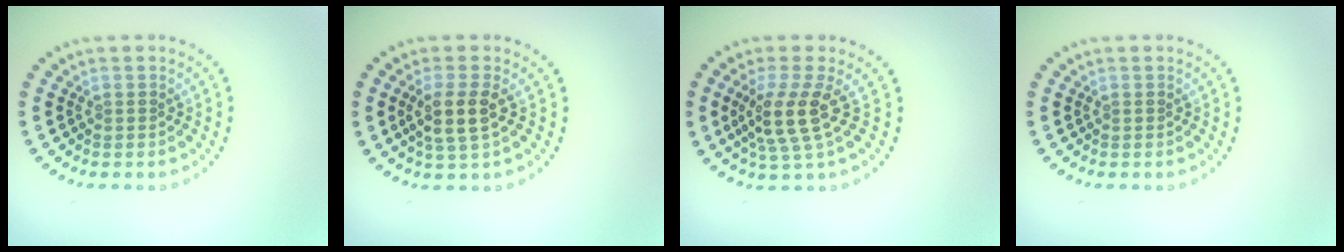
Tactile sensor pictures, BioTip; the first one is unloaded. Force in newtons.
{"total": 2.9, "press": 2.5, "slide": 1.4}
{"total": 3.8, "press": 2.9, "slide": 2.5}
{"total": 0.0}